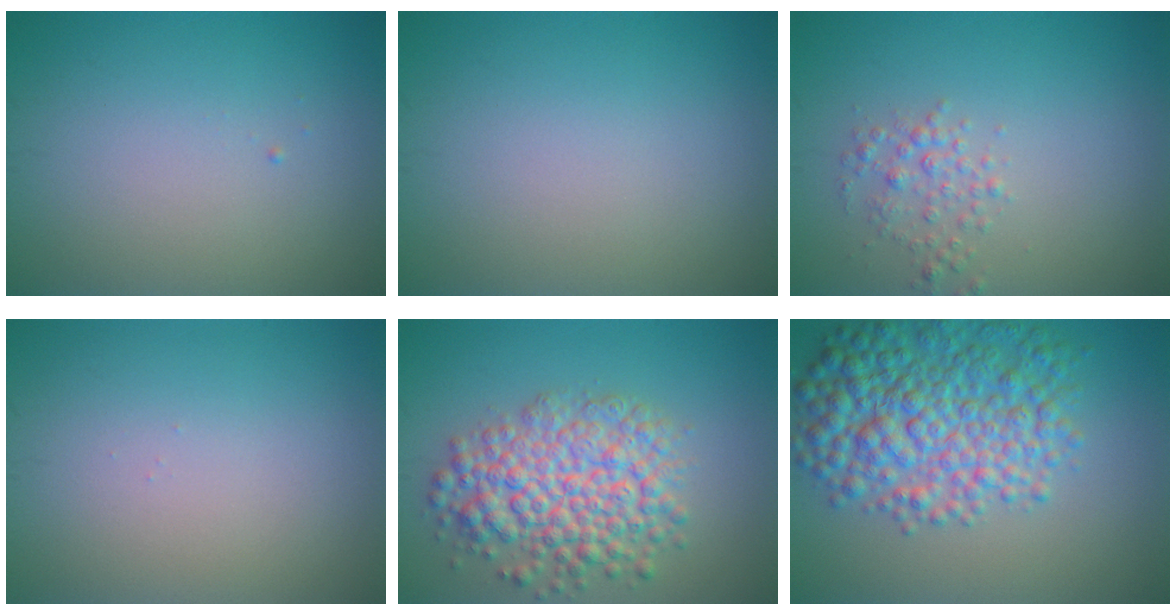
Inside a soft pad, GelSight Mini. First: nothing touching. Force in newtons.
{"total": 0.0}
{"total": 1.9, "press": 1.9, "slide": 0.0}
{"total": 0.0}
{"total": 7.1, "press": 7.1, "slide": 0.3}
{"total": 8.1, "press": 8.1, "slide": 0.2}